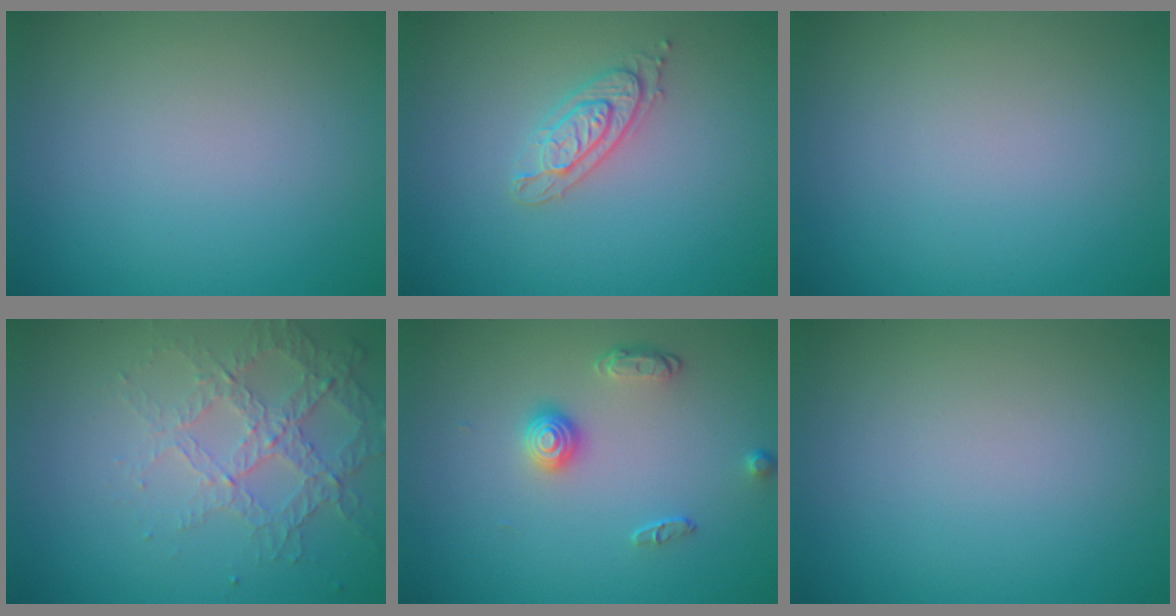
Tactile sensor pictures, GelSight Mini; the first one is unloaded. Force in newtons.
{"total": 2.2, "press": 2.1, "slide": 0.5}
{"total": 0.0}
{"total": 4.2, "press": 3.0, "slide": 2.9}
{"total": 2.1, "press": 1.6, "slide": 1.4}
{"total": 0.0}